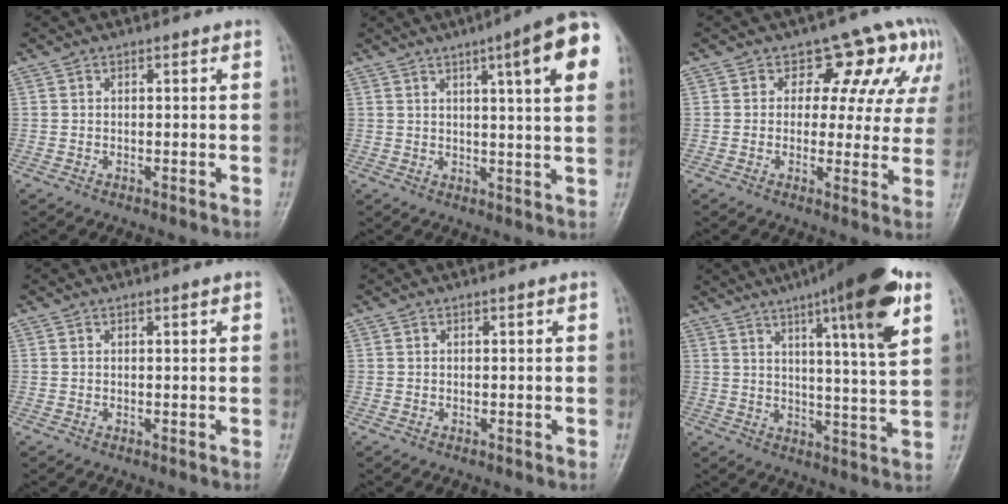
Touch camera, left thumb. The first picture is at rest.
{"total": 13.7, "force": [5.5, 1.9, 12.4], "torque": [-0.152, -0.007, 0.064]}
{"total": 10.2, "force": [5.1, 7.1, 5.2], "torque": [-0.008, -0.013, 0.046]}
{"total": 0.8, "force": [0.4, 0.1, 0.7], "torque": [-0.010, 0.000, 0.006]}
{"total": 0.0}
{"total": 18.0, "force": [9.1, 2.4, 15.3], "torque": [-0.214, -0.030, 0.129]}